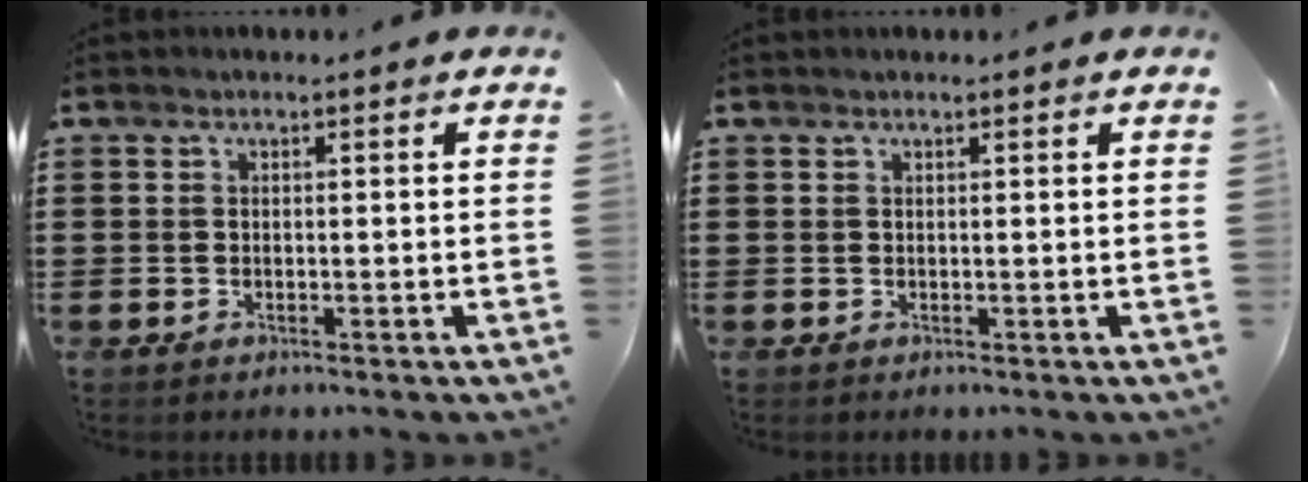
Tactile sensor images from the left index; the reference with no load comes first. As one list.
[{"total": 0.0}]